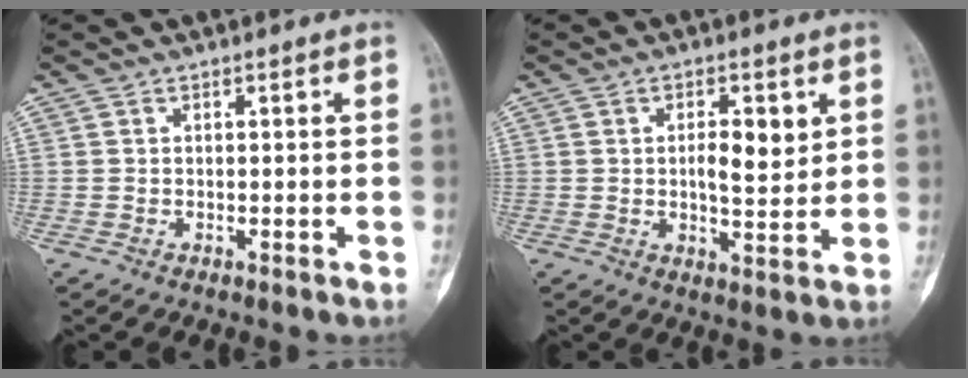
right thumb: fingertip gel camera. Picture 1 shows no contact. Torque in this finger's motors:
{"motor_torque": [0.34, 0.34, -0.09, 0.22, 0.05]}